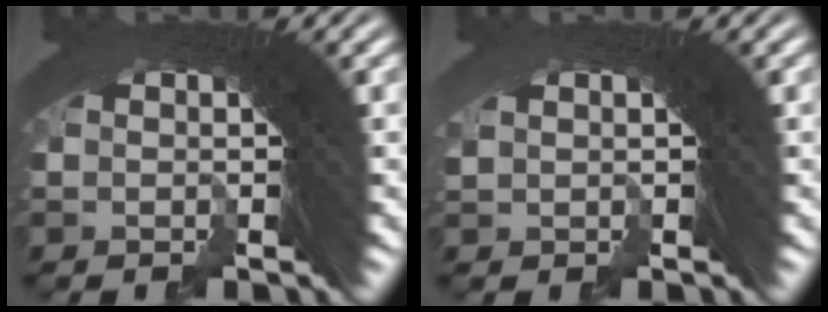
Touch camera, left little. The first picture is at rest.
{"total": 0.9, "force": [0.5, -0.8, -0.2], "torque": [0.022, 0.008, 0.012]}